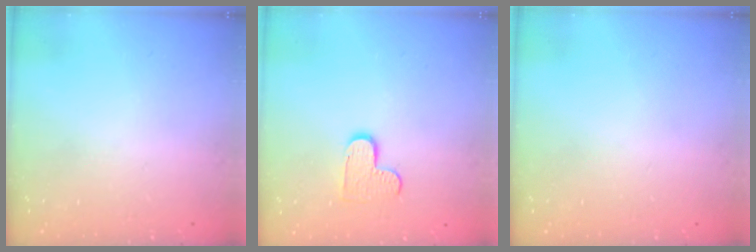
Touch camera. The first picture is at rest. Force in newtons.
{"total": 7.4, "press": 7.4, "slide": 0.4}
{"total": 0.0}